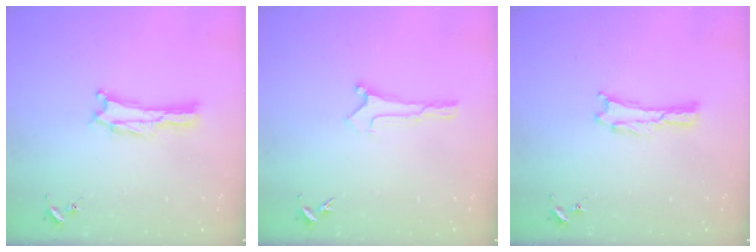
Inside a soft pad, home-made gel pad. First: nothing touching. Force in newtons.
{"total": 0.0}
{"total": 0.0}